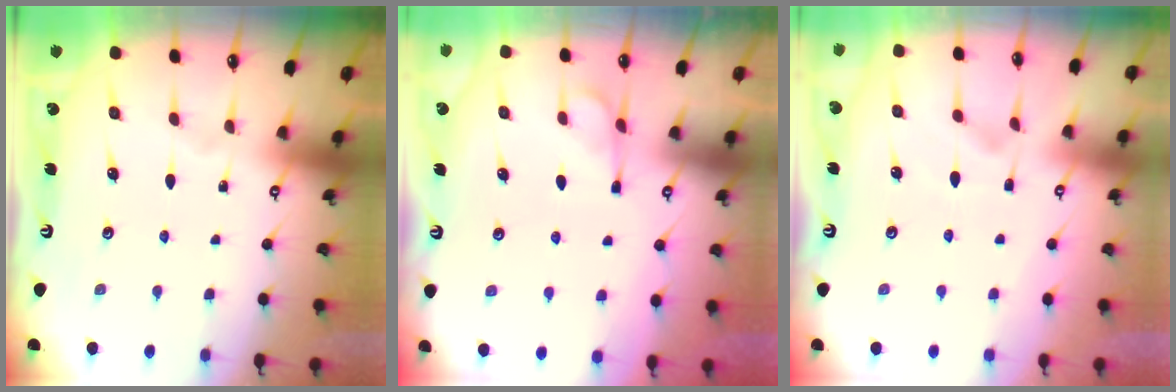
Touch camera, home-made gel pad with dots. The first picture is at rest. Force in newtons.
{"total": 1.8, "press": 1.3, "slide": 1.3}
{"total": 1.3, "press": 0.1, "slide": 1.3}